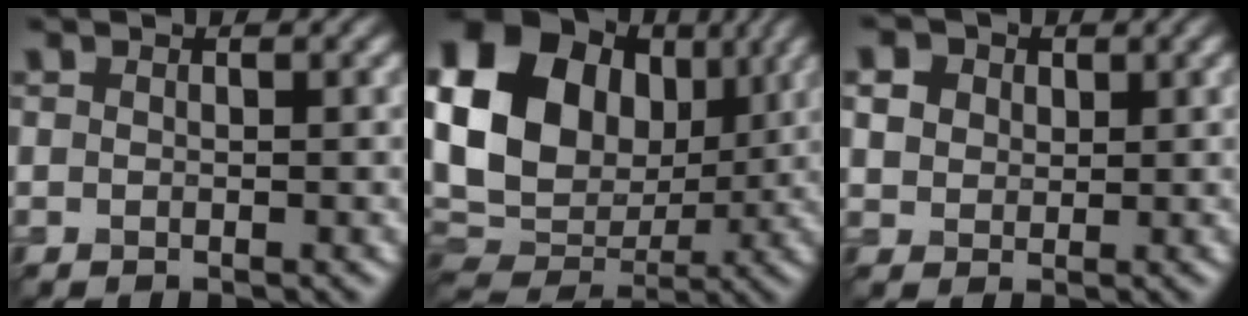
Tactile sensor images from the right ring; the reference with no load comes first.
{"total": 18.2, "force": [4.2, 14.1, 10.7], "torque": [-0.227, 0.019, 0.073]}
{"total": 5.9, "force": [2.7, 4.4, 2.9], "torque": [-0.080, 0.015, 0.033]}